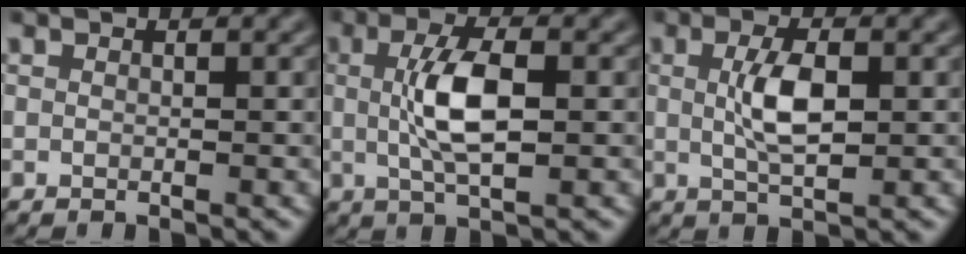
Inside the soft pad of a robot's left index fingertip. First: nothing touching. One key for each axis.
{"total": 5.1, "fx": 0.3, "fy": 1.7, "fz": 4.8, "tx": -0.103, "ty": 0.007, "tz": 0.006}
{"total": 3.8, "fx": 0.4, "fy": 1.4, "fz": 3.6, "tx": -0.079, "ty": 0.003, "tz": 0.008}